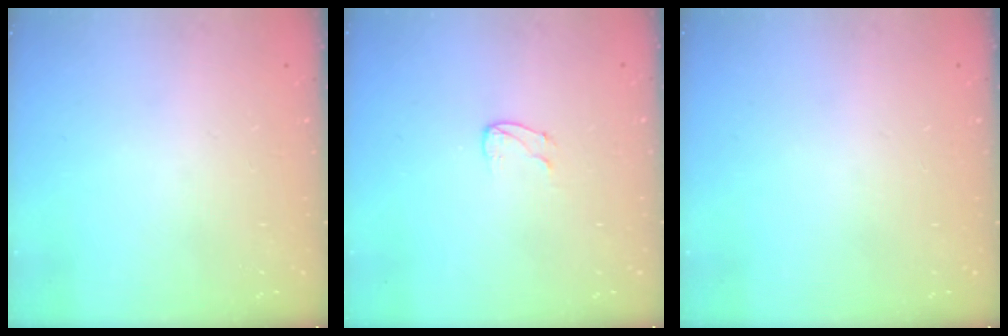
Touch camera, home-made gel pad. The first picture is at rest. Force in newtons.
{"total": 4.4, "press": 4.3, "slide": 0.5}
{"total": 0.0}